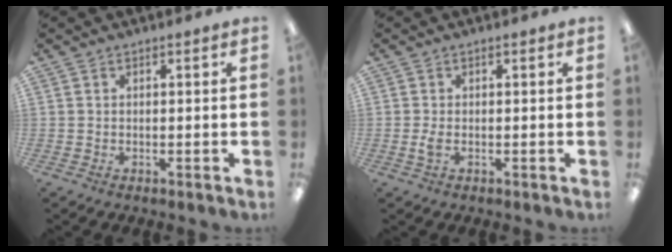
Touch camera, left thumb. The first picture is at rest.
{"total": 2.1, "force": [-0.3, 0.9, 1.9], "torque": [-0.040, 0.001, -0.008]}